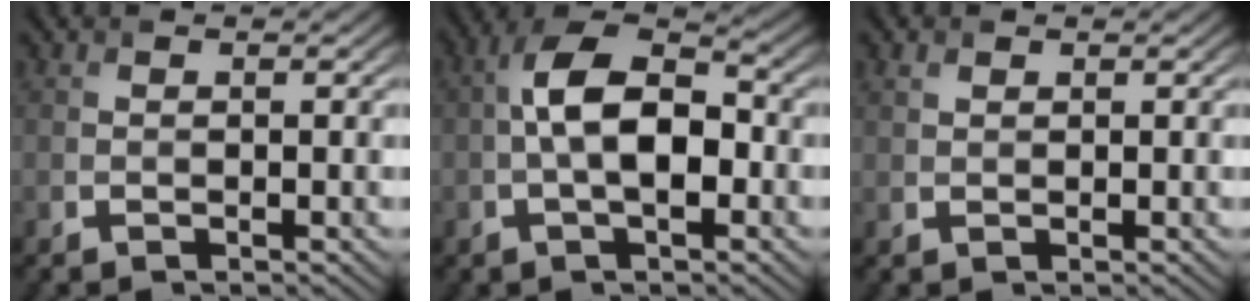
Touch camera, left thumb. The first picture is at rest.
{"total": 8.9, "force": [-1.0, 4.5, 7.6], "torque": [-0.146, 0.014, -0.027]}
{"total": 1.0, "force": [0.7, 0.6, 0.4], "torque": [-0.012, 0.000, 0.013]}